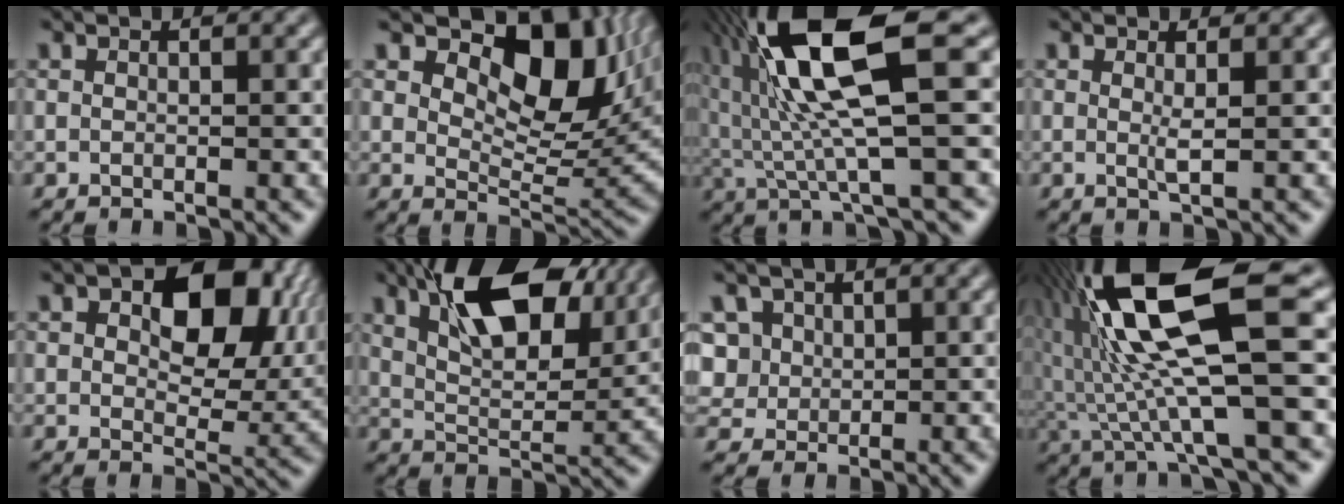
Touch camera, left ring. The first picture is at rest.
{"total": 8.8, "force": [4.3, 4.5, 6.3], "torque": [-0.089, 0.005, 0.068]}
{"total": 12.0, "force": [3.9, 2.7, 11.0], "torque": [-0.216, 0.010, 0.078]}
{"total": 0.8, "force": [0.1, -0.2, 0.8], "torque": [-0.017, -0.004, 0.002]}
{"total": 10.6, "force": [3.7, 5.9, 7.9], "torque": [-0.110, 0.003, 0.066]}
{"total": 11.3, "force": [6.4, 4.8, 7.9], "torque": [-0.129, 0.021, 0.103]}
{"total": 4.6, "force": [1.9, 3.7, 1.9], "torque": [-0.053, 0.017, 0.030]}
{"total": 13.0, "force": [2.9, 2.7, 12.3], "torque": [-0.244, 0.011, 0.062]}